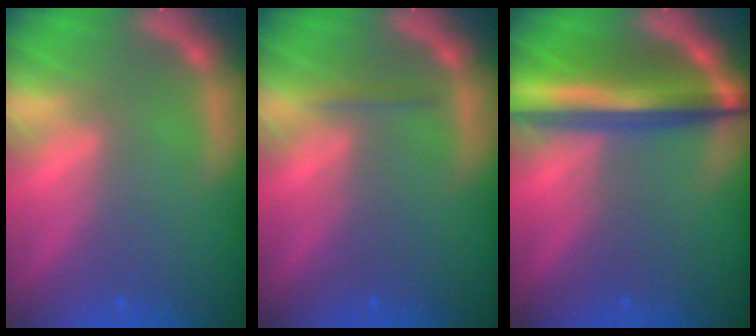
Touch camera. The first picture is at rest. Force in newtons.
{"total": 0.9}
{"total": 8.6}